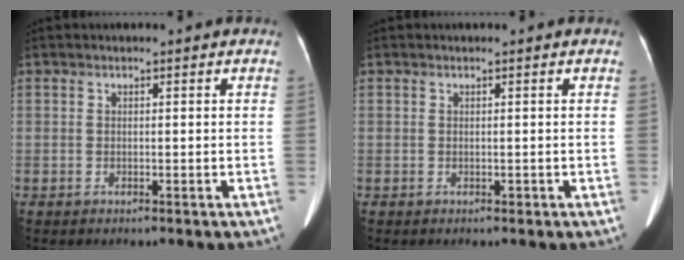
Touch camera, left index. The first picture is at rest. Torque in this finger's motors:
{"motor_torque": [0.25, 0.14, 0.04, 0.02]}